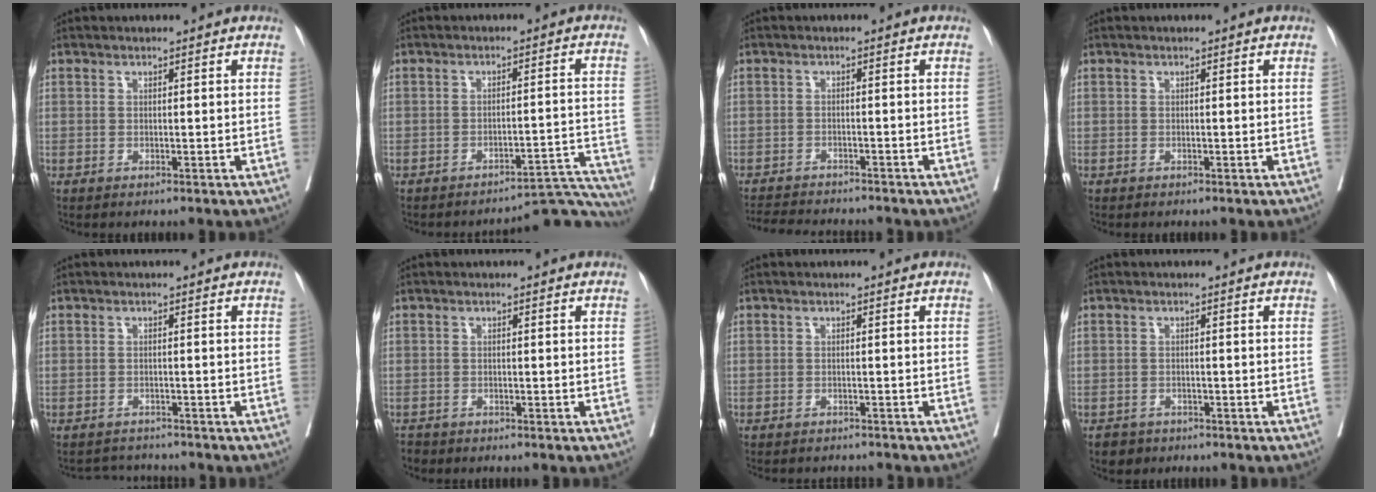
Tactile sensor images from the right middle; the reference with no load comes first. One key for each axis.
{"total": 10.9, "fx": -10.9, "fy": 0.1, "fz": 0.2, "tx": 0.029, "ty": 0.029, "tz": -0.132}
{"total": 8.4, "fx": -8.0, "fy": 1.1, "fz": 2.6, "tx": -0.038, "ty": -0.007, "tz": -0.116}
{"total": 0.0}
{"total": 3.1, "fx": -2.9, "fy": 0.5, "fz": -0.8, "tx": 0.014, "ty": -0.005, "tz": -0.045}
{"total": 1.6, "fx": -1.4, "fy": 0.7, "fz": -0.1, "tx": -0.003, "ty": -0.003, "tz": -0.023}
{"total": 6.3, "fx": -5.8, "fy": 1.7, "fz": 1.5, "tx": -0.016, "ty": -0.002, "tz": -0.072}
{"total": 2.3, "fx": -1.7, "fy": 1.6, "fz": 0.0, "tx": -0.006, "ty": 0.005, "tz": -0.026}